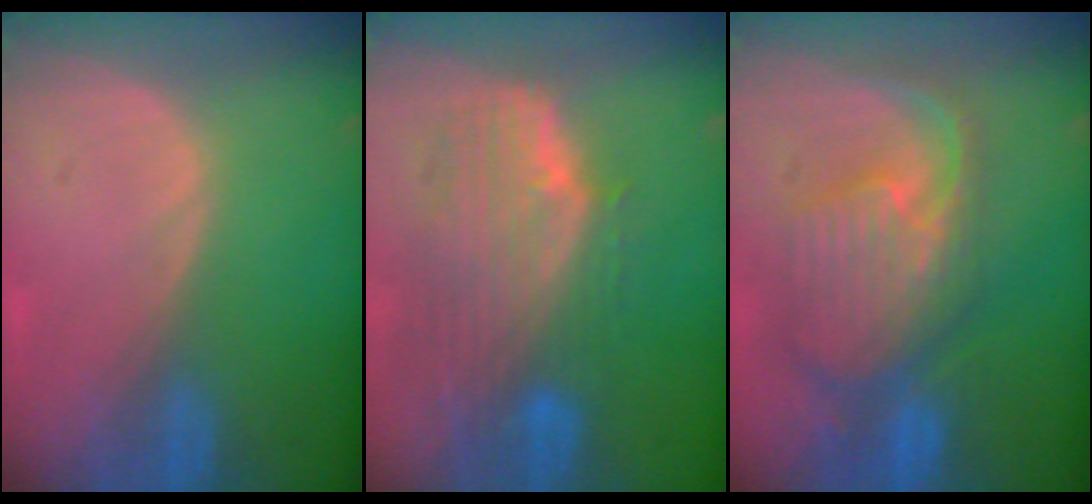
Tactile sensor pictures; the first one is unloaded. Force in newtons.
{"total": 9.9, "press": 8.8, "slide": 4.5}
{"total": 10.5, "press": 9.4, "slide": 4.6}